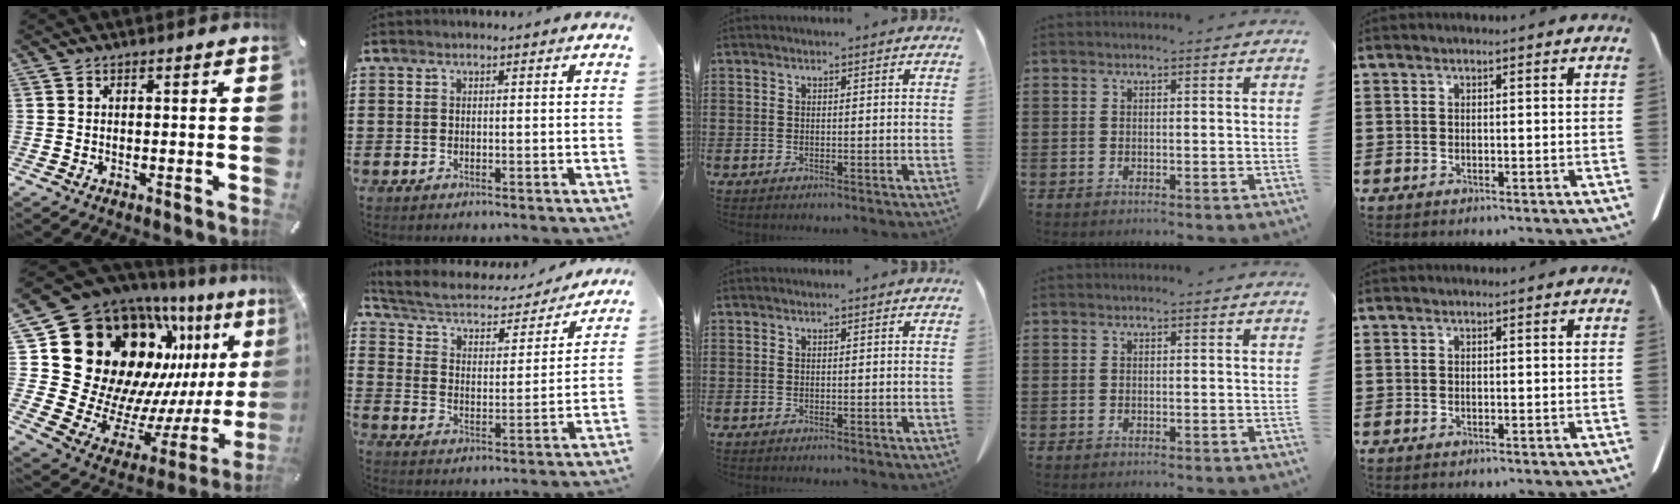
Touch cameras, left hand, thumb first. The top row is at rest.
{"thumb": {"total": 26.4, "force": [11.3, 19.5, 13.6], "torque": [-0.186, -0.160, 0.265]}, "index": {"total": 4.8, "force": [3.9, 1.9, 2.1], "torque": [-0.062, -0.030, 0.060]}}